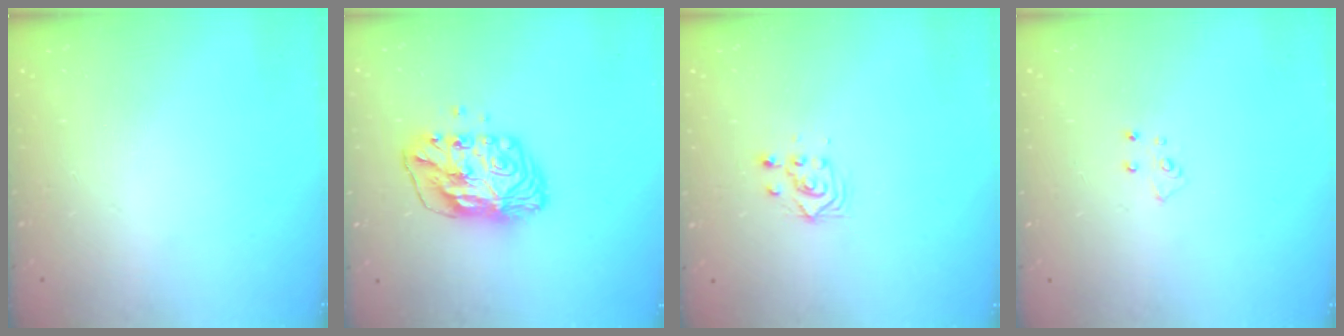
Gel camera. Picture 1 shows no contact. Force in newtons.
{"total": 11.3, "press": 11.2, "slide": 1.6}
{"total": 2.8, "press": 2.8, "slide": 0.1}
{"total": 5.1, "press": 5.1, "slide": 0.4}